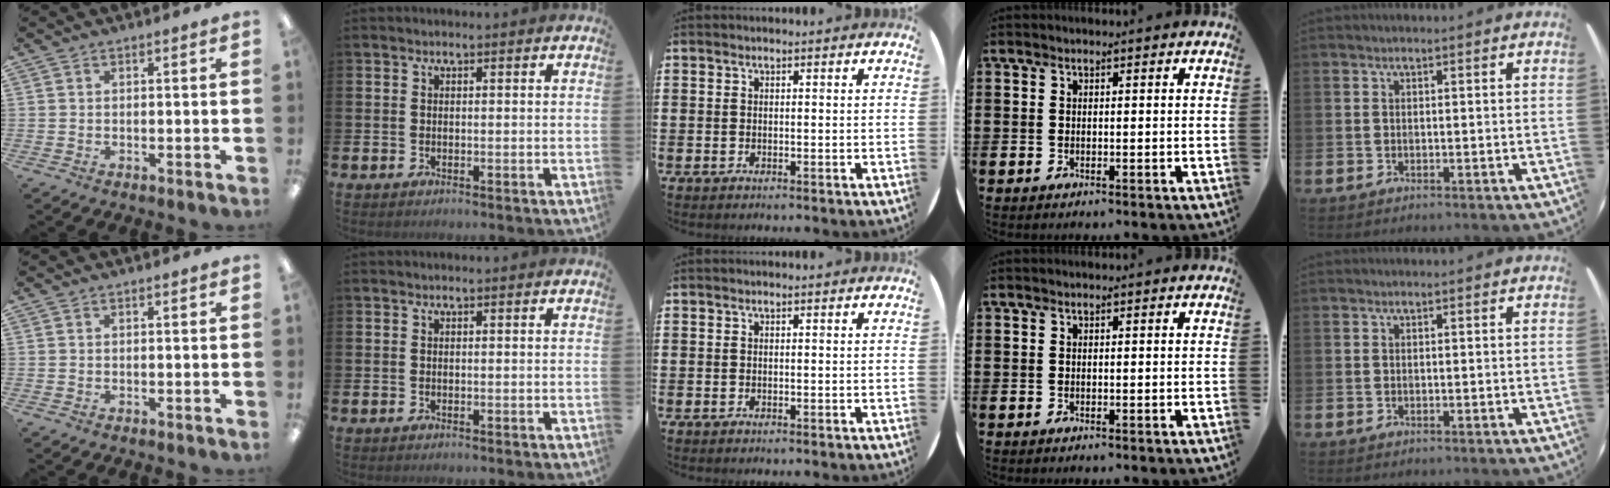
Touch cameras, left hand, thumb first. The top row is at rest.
{}